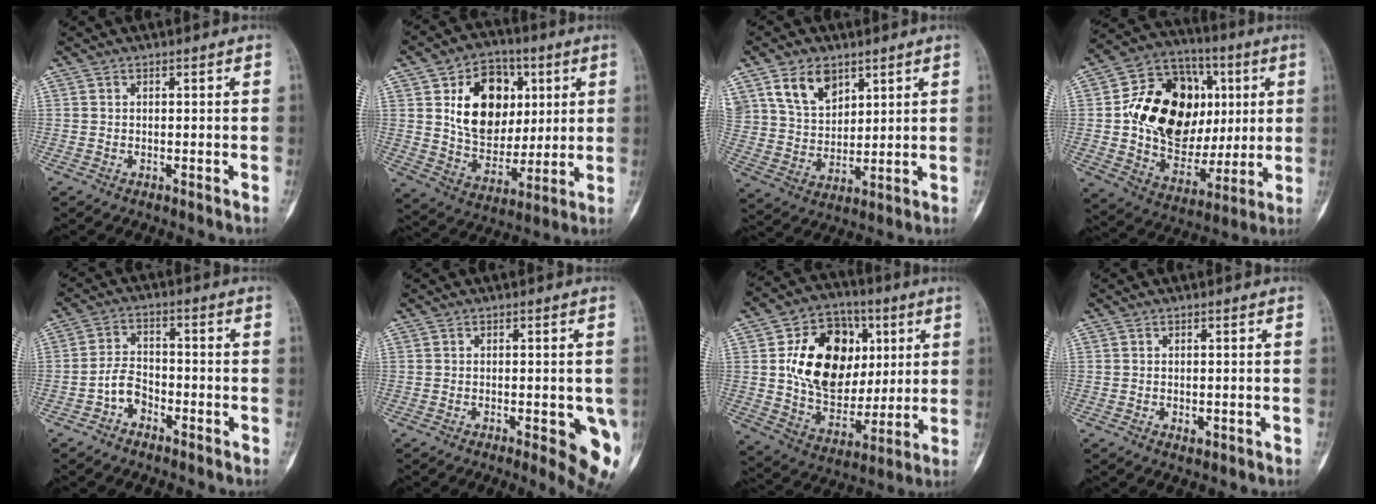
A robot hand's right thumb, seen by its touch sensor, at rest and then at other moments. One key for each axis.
{"total": 17.6, "fx": 4.6, "fy": 13.0, "fz": 10.9, "tx": -0.130, "ty": -0.009, "tz": 0.084}
{"total": 9.8, "fx": 5.5, "fy": 6.5, "fz": 4.9, "tx": -0.064, "ty": -0.027, "tz": 0.110}
{"total": 25.1, "fx": 3.6, "fy": 18.0, "fz": 17.0, "tx": -0.254, "ty": 0.010, "tz": 0.070}
{"total": 5.2, "fx": -2.9, "fy": 3.5, "fz": 2.5, "tx": -0.028, "ty": 0.031, "tz": -0.061}
{"total": 10.2, "fx": -2.7, "fy": 3.3, "fz": 9.2, "tx": -0.100, "ty": -0.014, "tz": -0.027}
{"total": 21.3, "fx": 4.1, "fy": 15.5, "fz": 14.1, "tx": -0.199, "ty": 0.000, "tz": 0.076}
{"total": 1.6, "fx": -0.7, "fy": 1.0, "fz": 0.9, "tx": -0.005, "ty": 0.003, "tz": -0.007}